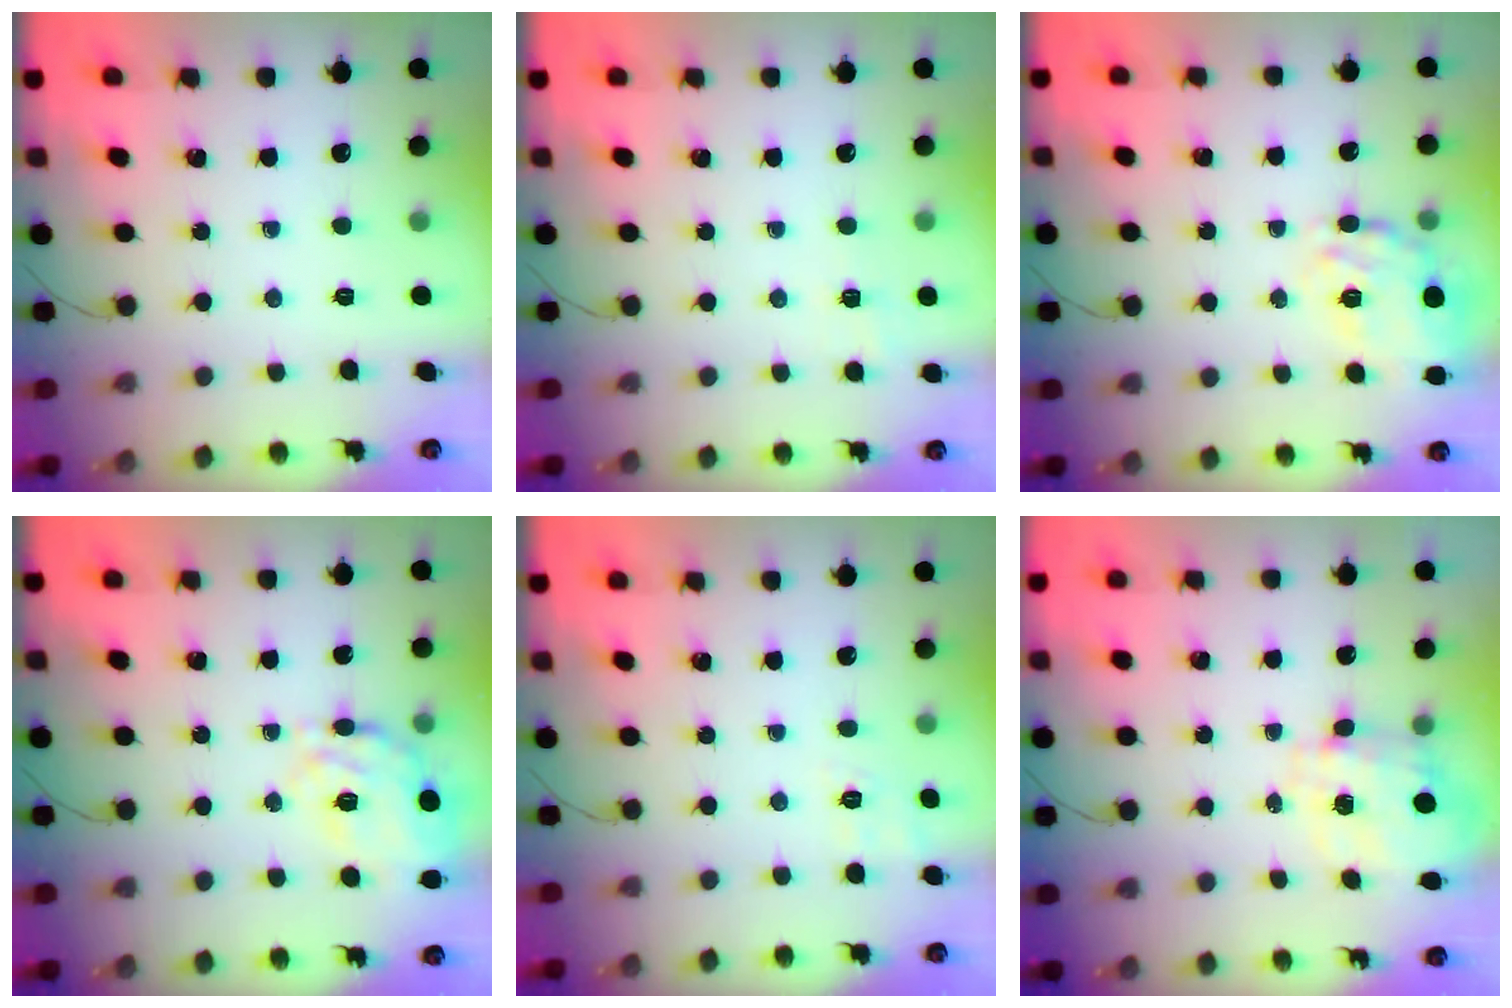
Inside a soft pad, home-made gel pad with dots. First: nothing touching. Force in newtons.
{"total": 1.5, "press": 0.2, "slide": 1.5}
{"total": 19.9, "press": 19.7, "slide": 3.0}
{"total": 15.0, "press": 14.8, "slide": 2.6}
{"total": 2.5, "press": 1.6, "slide": 1.9}
{"total": 3.4, "press": 3.2, "slide": 1.0}